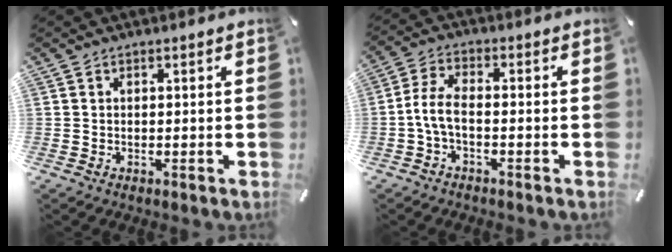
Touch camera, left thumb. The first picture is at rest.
{"total": 6.0, "force": [-2.0, 2.7, 5.0], "torque": [-0.111, 0.001, -0.039]}